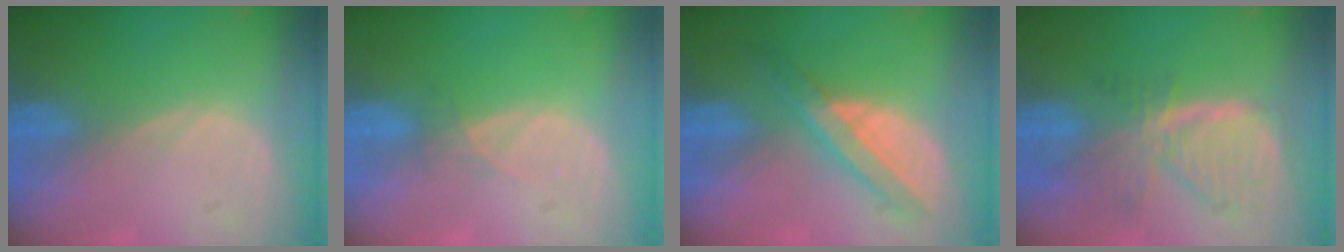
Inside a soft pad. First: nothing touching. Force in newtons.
{"total": 1.1, "press": 1.1, "slide": 0.2}
{"total": 5.7, "press": 5.6, "slide": 1.4}
{"total": 8.1, "press": 7.0, "slide": 4.0}